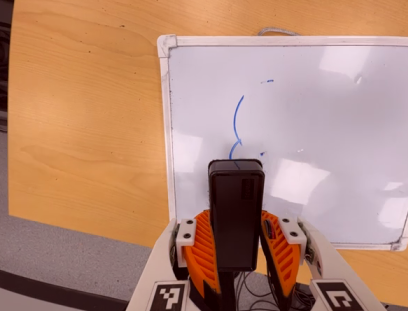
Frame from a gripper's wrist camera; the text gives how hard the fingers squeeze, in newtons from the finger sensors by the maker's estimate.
{"total": 5.8, "left": 5.3, "right": 6.4}